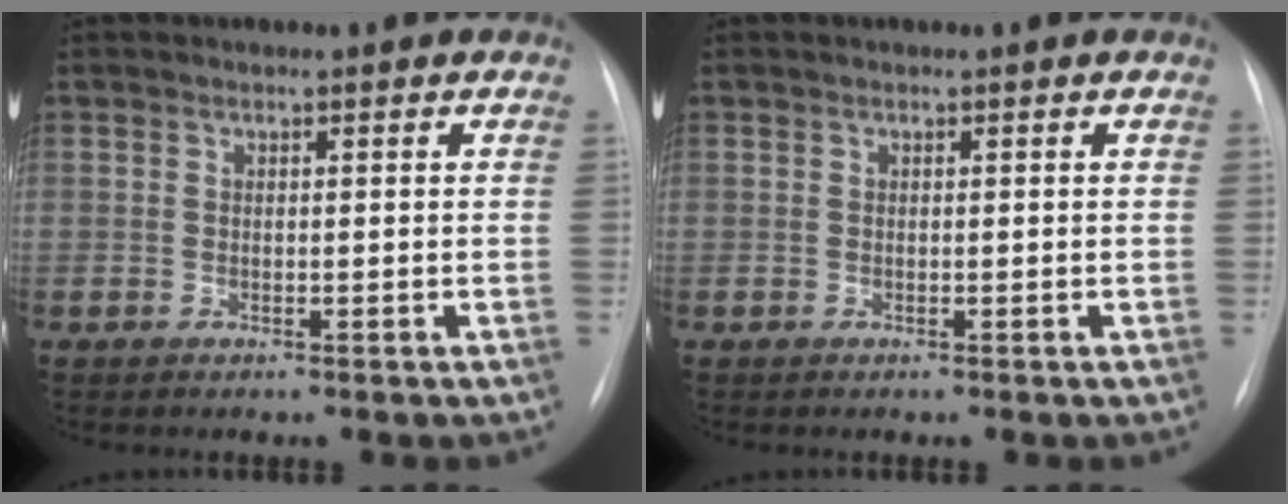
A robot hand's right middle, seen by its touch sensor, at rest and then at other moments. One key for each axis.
{"total": 0.0}